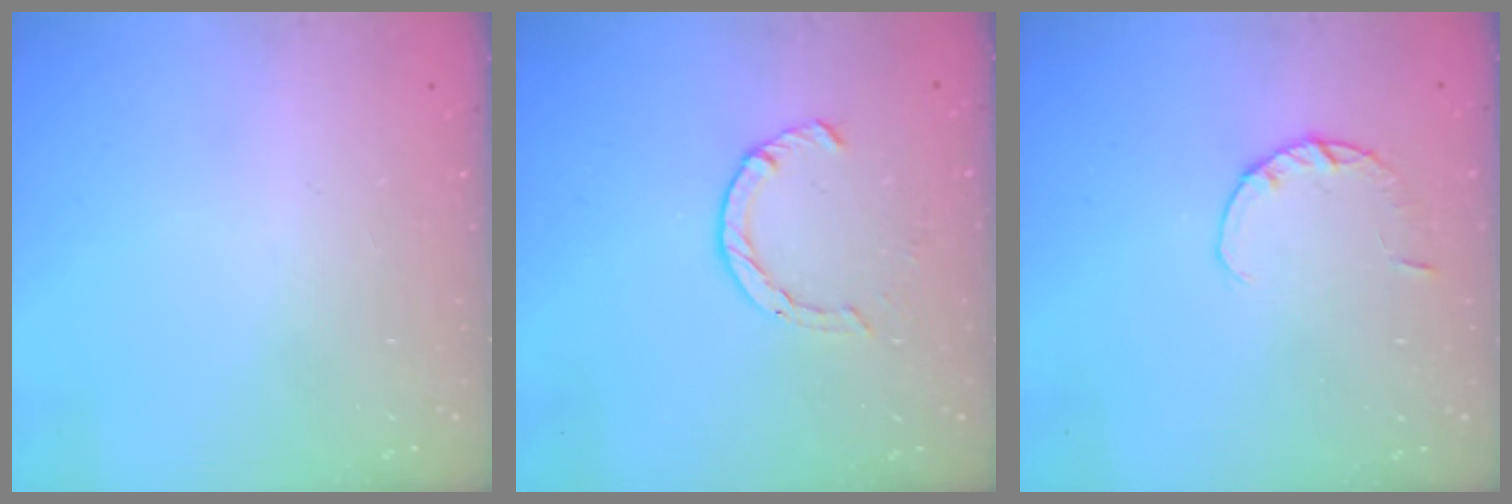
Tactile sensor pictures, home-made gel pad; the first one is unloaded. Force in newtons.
{"total": 2.4, "press": 2.4, "slide": 0.2}
{"total": 1.8, "press": 1.8, "slide": 0.3}